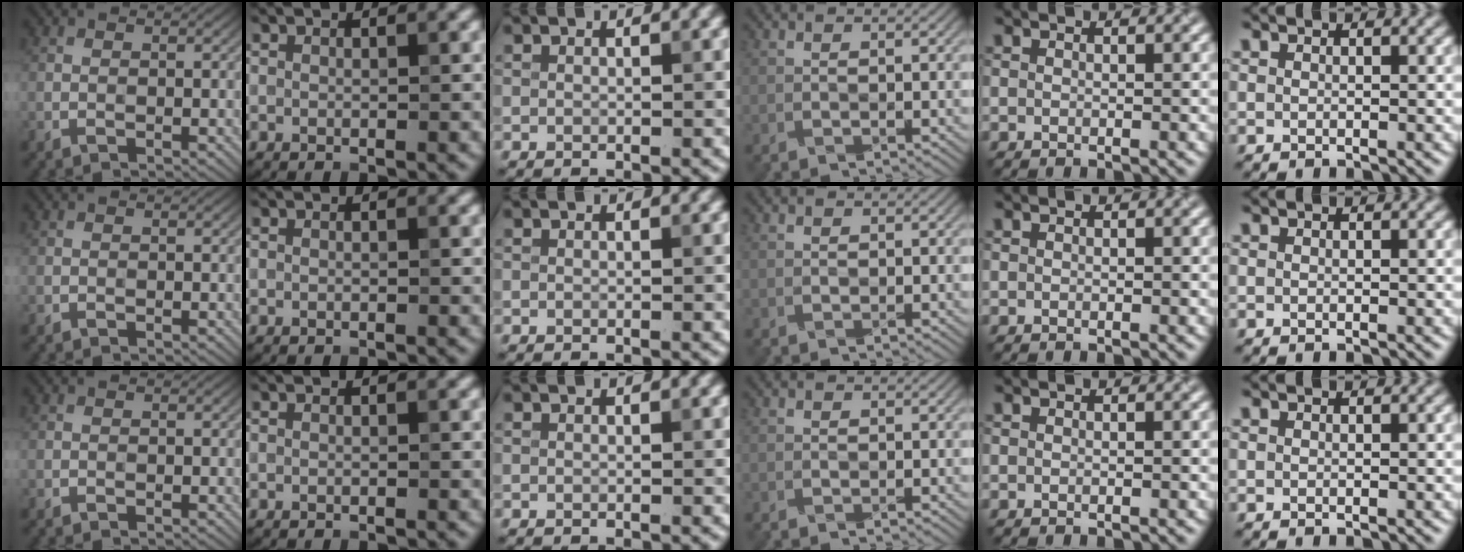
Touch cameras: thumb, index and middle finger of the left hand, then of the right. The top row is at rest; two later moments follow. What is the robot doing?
{"motion": "wrap", "object": "tissue paper"}